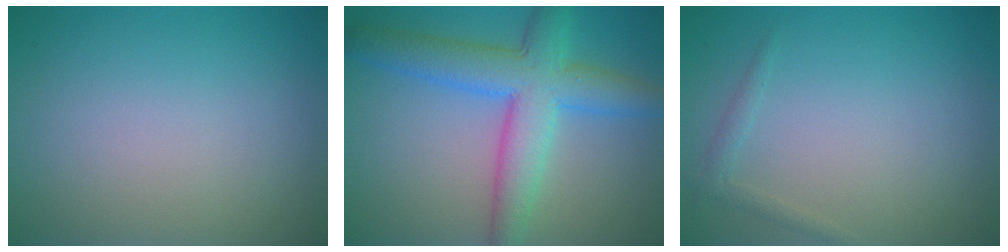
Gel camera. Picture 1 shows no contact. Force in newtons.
{"total": 6.9, "press": 6.9, "slide": 0.3}
{"total": 1.1, "press": 1.1, "slide": 0.0}